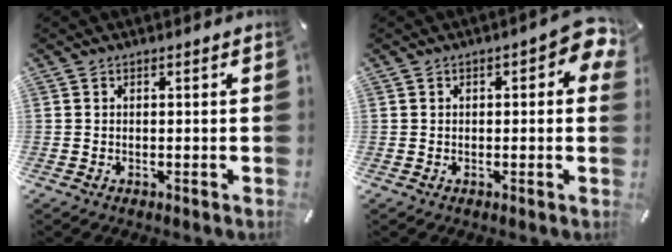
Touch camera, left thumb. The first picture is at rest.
{"total": 5.0, "force": [0.9, 2.4, 4.3], "torque": [-0.054, 0.000, 0.011]}